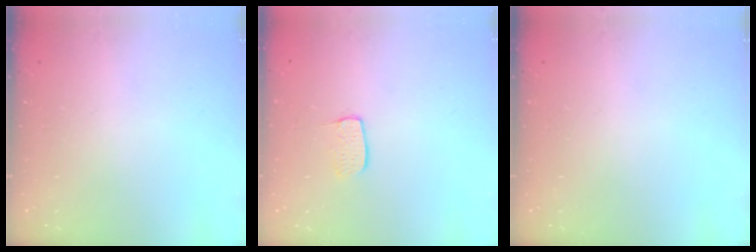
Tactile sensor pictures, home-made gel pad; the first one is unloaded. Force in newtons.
{"total": 5.6, "press": 5.6, "slide": 0.2}
{"total": 0.0}